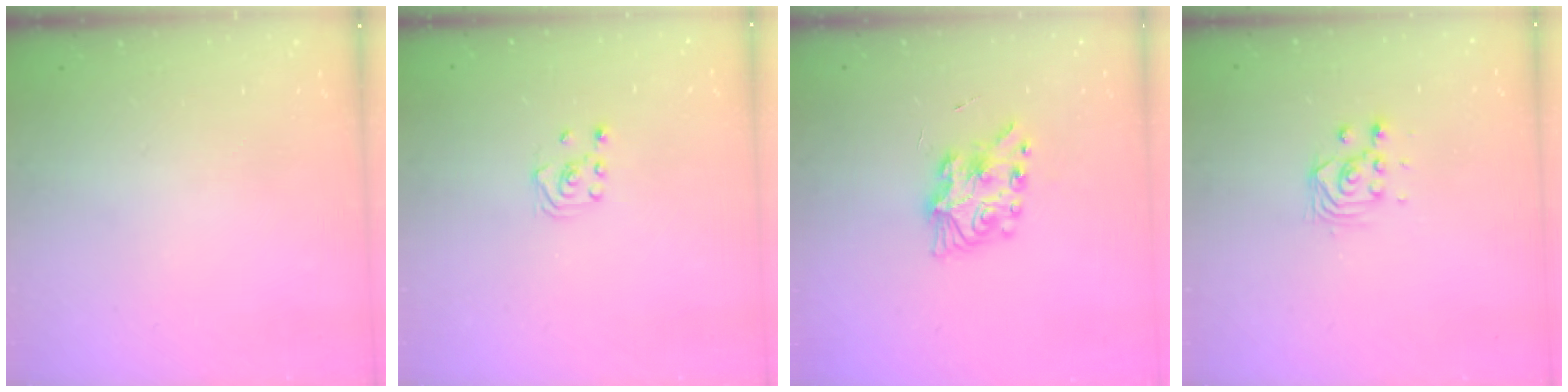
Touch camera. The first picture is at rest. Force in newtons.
{"total": 2.3, "press": 2.2, "slide": 0.7}
{"total": 8.3, "press": 8.2, "slide": 0.2}
{"total": 2.8, "press": 2.8, "slide": 0.2}